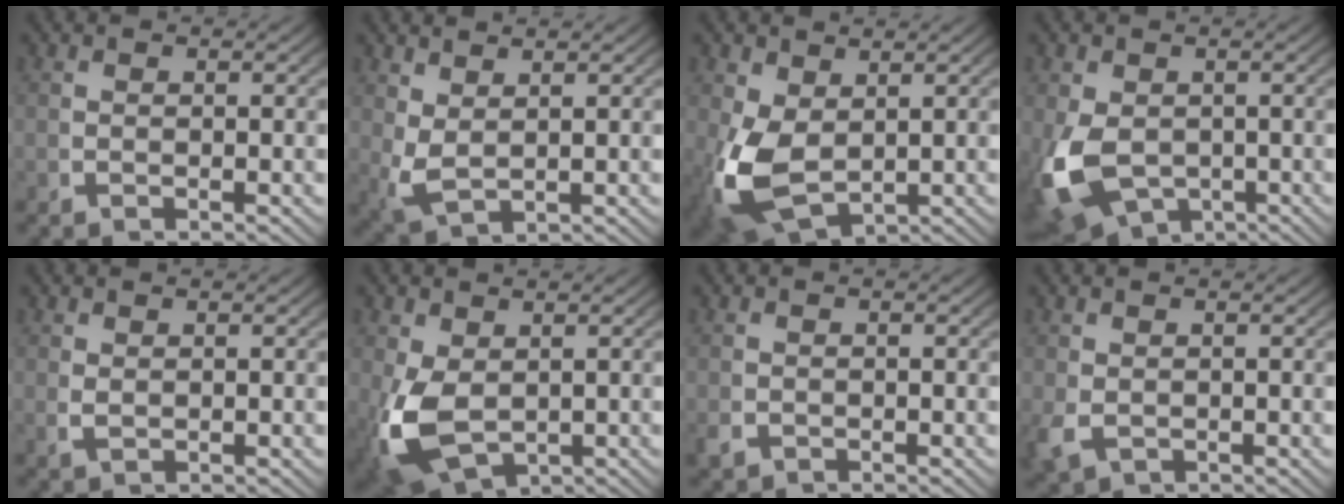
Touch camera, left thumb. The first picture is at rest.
{"total": 3.4, "force": [0.8, 2.1, 2.5], "torque": [-0.061, -0.018, 0.034]}
{"total": 8.2, "force": [-1.7, 5.6, 5.7], "torque": [-0.154, -0.052, 0.002]}
{"total": 7.8, "force": [-2.5, 5.7, 4.6], "torque": [-0.121, -0.046, -0.020]}
{"total": 0.7, "force": [0.4, 0.3, 0.5], "torque": [-0.015, -0.003, 0.017]}
{"total": 7.4, "force": [-1.6, 5.0, 5.2], "torque": [-0.137, -0.042, -0.001]}
{"total": 1.3, "force": [-0.6, 1.1, 0.4], "torque": [-0.013, -0.009, -0.007]}
{"total": 2.2, "force": [-0.6, 1.7, 1.3], "torque": [-0.038, -0.014, 0.003]}